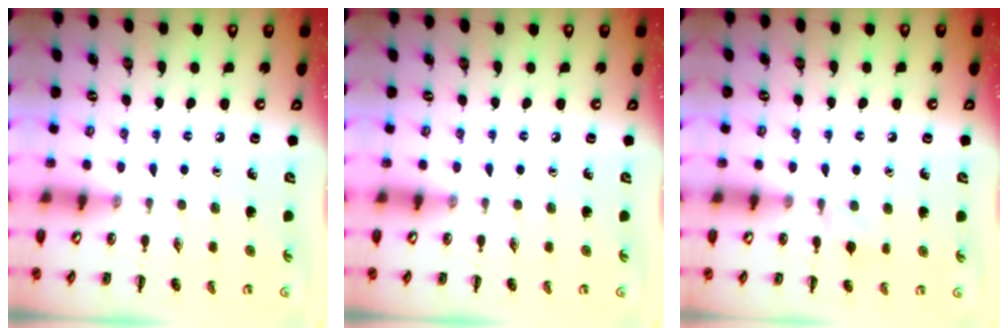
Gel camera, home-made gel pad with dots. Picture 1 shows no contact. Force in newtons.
{"total": 0.0}
{"total": 5.8, "press": 5.5, "slide": 2.0}